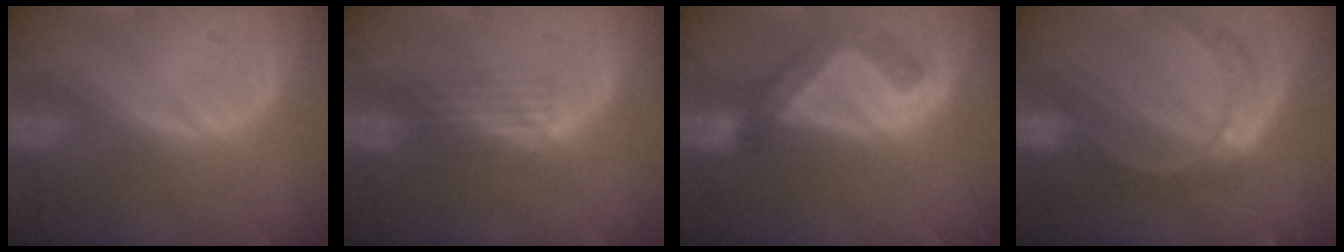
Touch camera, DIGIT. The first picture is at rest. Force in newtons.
{"total": 2.9, "press": 2.6, "slide": 1.2}
{"total": 5.0, "press": 4.9, "slide": 1.0}
{"total": 8.0, "press": 6.7, "slide": 4.4}